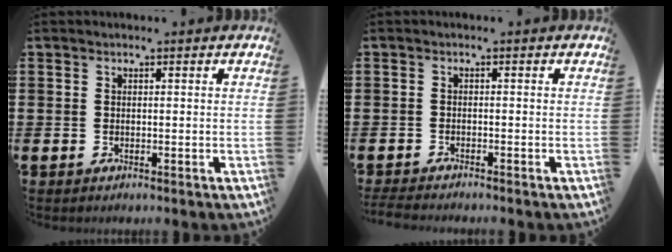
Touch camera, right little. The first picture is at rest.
{"total": 1.3, "force": [-1.2, 0.0, 0.3], "torque": [-0.006, 0.001, -0.025]}